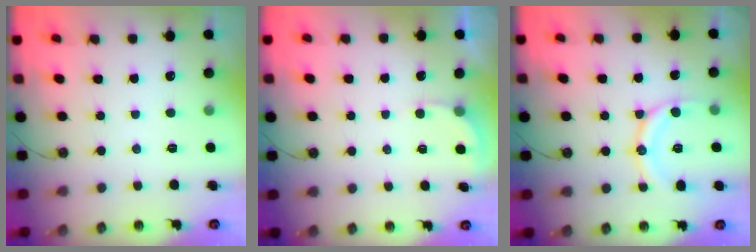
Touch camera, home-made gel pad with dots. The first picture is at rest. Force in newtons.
{"total": 2.6, "press": 2.6, "slide": 0.1}
{"total": 11.1, "press": 11.1, "slide": 0.5}